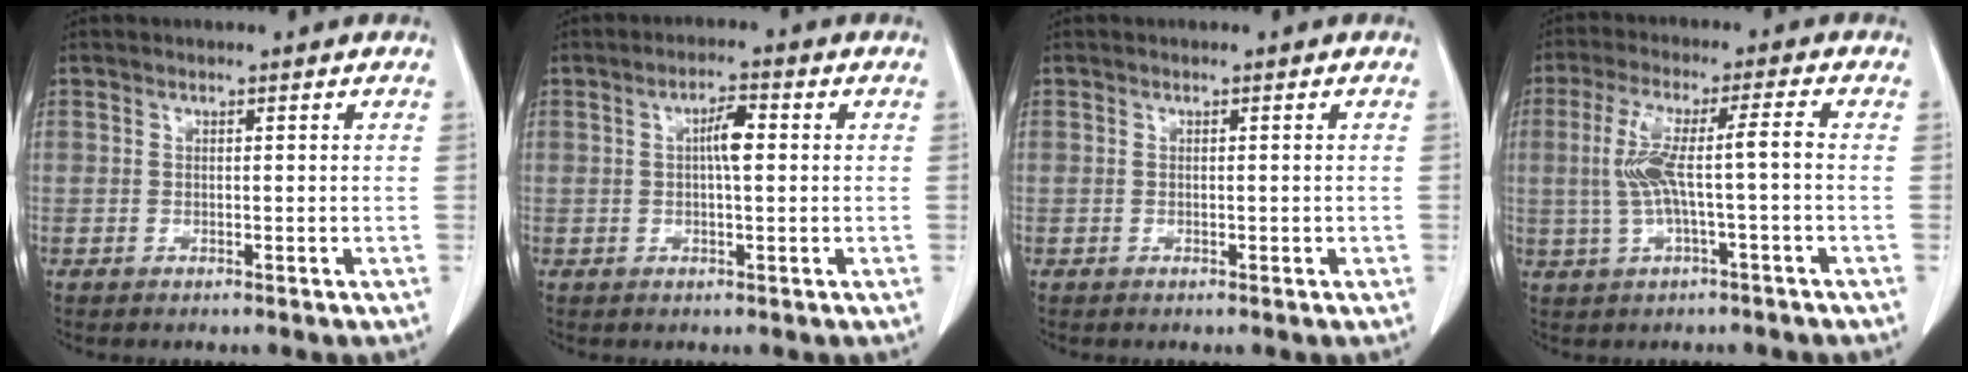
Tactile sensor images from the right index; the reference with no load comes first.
{"total": 3.7, "force": [0.5, 0.8, 3.6], "torque": [-0.063, 0.008, 0.005]}
{"total": 0.0}
{"total": 7.8, "force": [-0.5, 0.4, 7.8], "torque": [-0.157, 0.023, -0.006]}